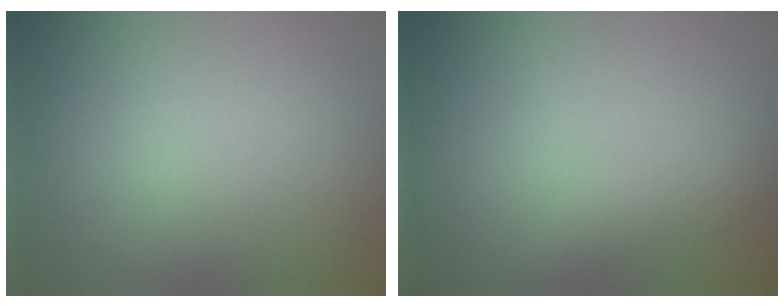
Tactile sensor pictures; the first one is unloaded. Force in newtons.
{"total": 1.1, "press": 1.1, "slide": 0.0}